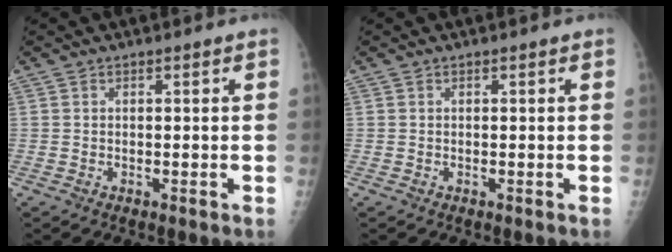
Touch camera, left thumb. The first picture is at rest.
{"total": 0.0}